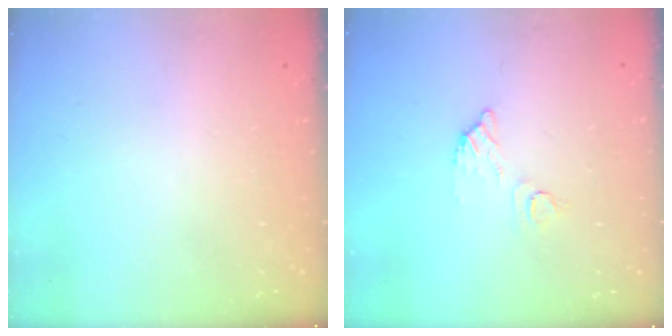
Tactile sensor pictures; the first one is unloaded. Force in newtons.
{"total": 5.0, "press": 5.0, "slide": 0.3}